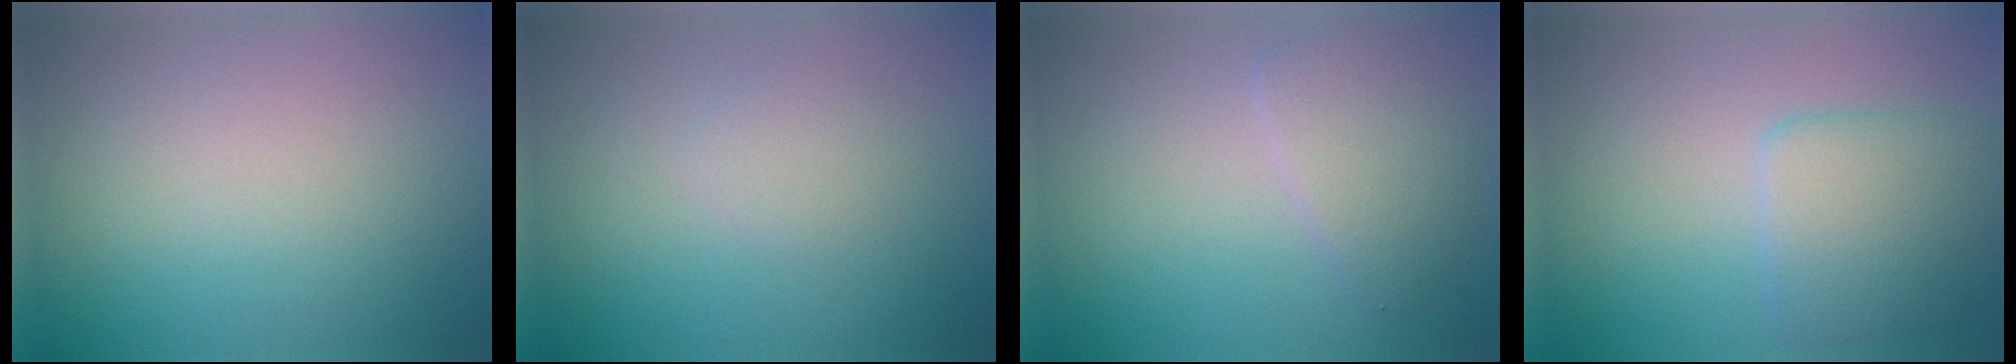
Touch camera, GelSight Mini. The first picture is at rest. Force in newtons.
{"total": 1.1, "press": 1.1, "slide": 0.0}
{"total": 3.2, "press": 3.2, "slide": 0.1}
{"total": 3.9, "press": 3.9, "slide": 0.2}